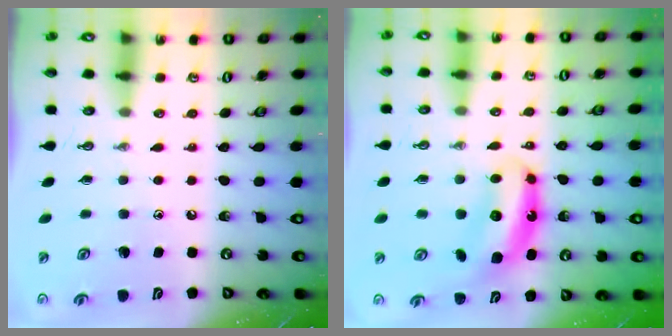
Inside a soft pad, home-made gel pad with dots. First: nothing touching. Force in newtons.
{"total": 8.1, "press": 8.0, "slide": 0.7}